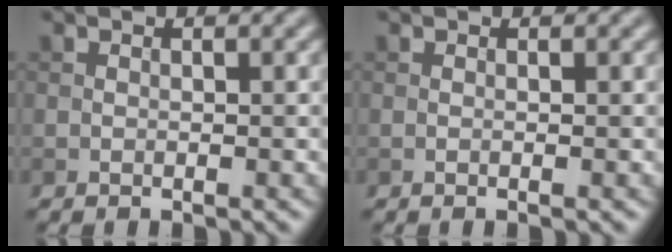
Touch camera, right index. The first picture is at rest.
{"total": 0.6, "force": [-0.1, 0.1, 0.6], "torque": [-0.008, -0.003, -0.003]}